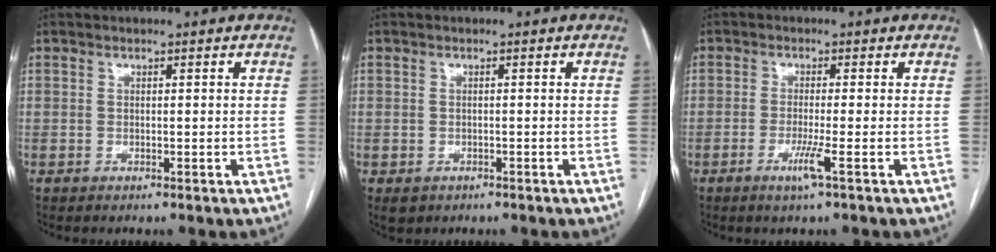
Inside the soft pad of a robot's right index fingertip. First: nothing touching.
{"total": 1.8, "force": [-1.0, 1.5, 0.4], "torque": [-0.006, 0.001, -0.008]}
{"total": 3.2, "force": [-1.4, -0.5, 2.8], "torque": [-0.057, -0.009, -0.030]}